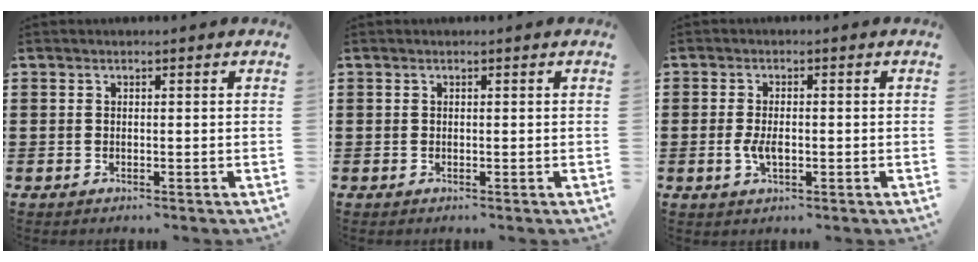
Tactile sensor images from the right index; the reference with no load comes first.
{"total": 0.0}
{"total": 3.4, "force": [-0.6, 1.6, 3.0], "torque": [-0.061, 0.000, -0.012]}